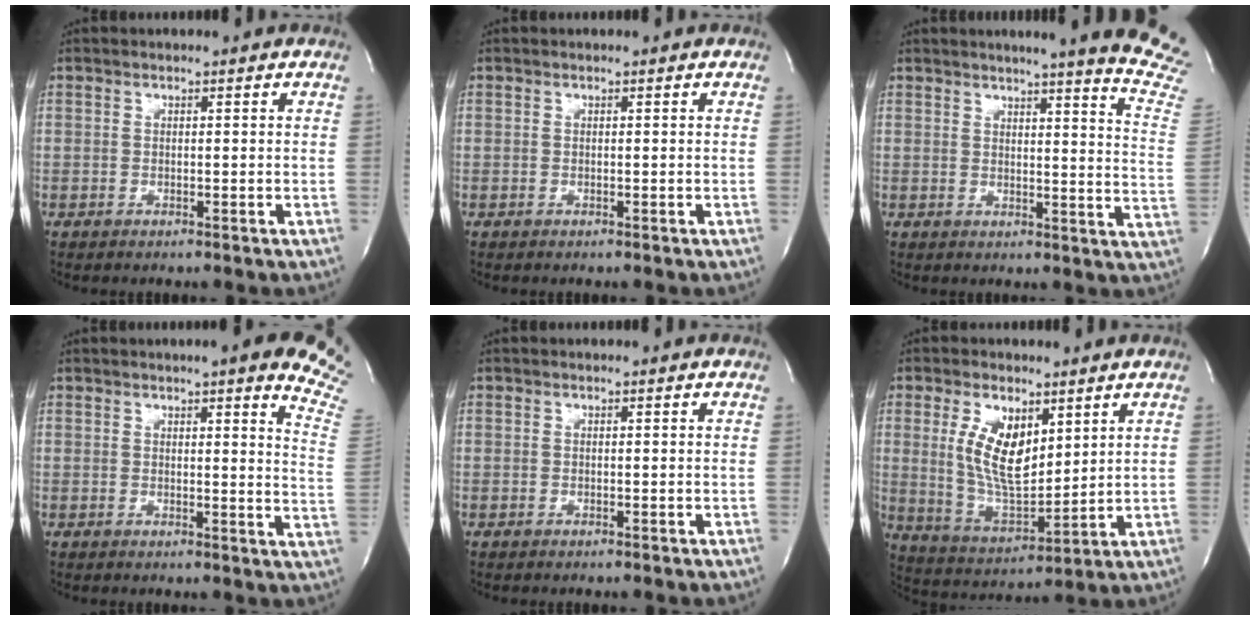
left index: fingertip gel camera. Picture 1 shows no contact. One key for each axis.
{"total": 0.0}
{"total": 18.2, "fx": 16.1, "fy": -1.2, "fz": 8.5, "tx": -0.108, "ty": -0.109, "tz": 0.169}
{"total": 13.7, "fx": 10.8, "fy": 0.9, "fz": 8.3, "tx": -0.092, "ty": -0.054, "tz": 0.094}
{"total": 0.0}
{"total": 10.6, "fx": 3.5, "fy": 4.6, "fz": 8.9, "tx": -0.179, "ty": -0.006, "tz": 0.074}